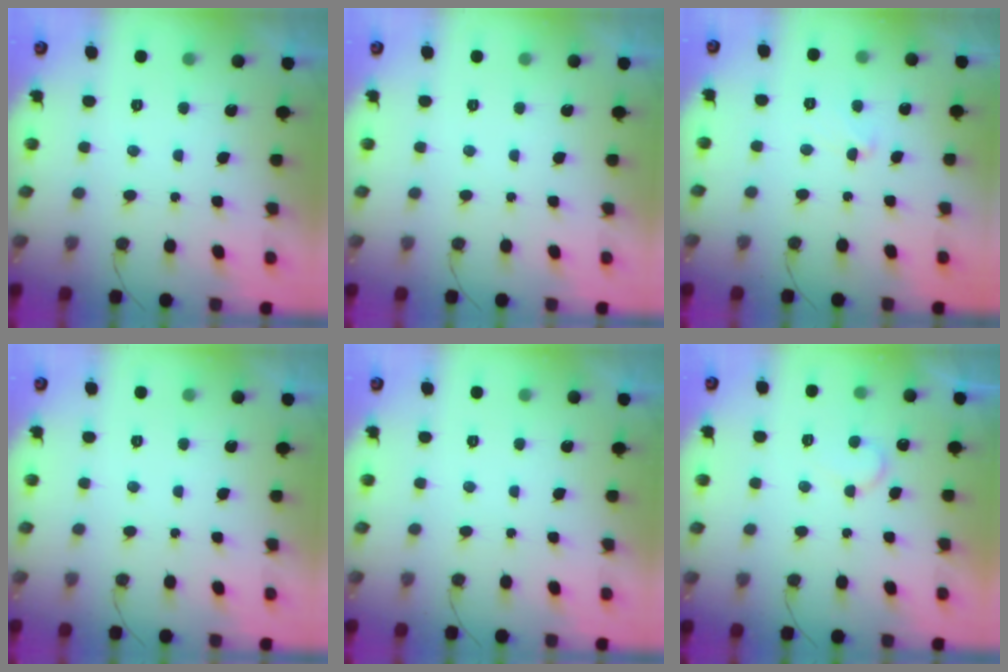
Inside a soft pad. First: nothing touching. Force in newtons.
{"total": 0.0}
{"total": 4.7, "press": 4.6, "slide": 0.4}
{"total": 0.0}
{"total": 0.0}
{"total": 5.8, "press": 5.8, "slide": 0.5}